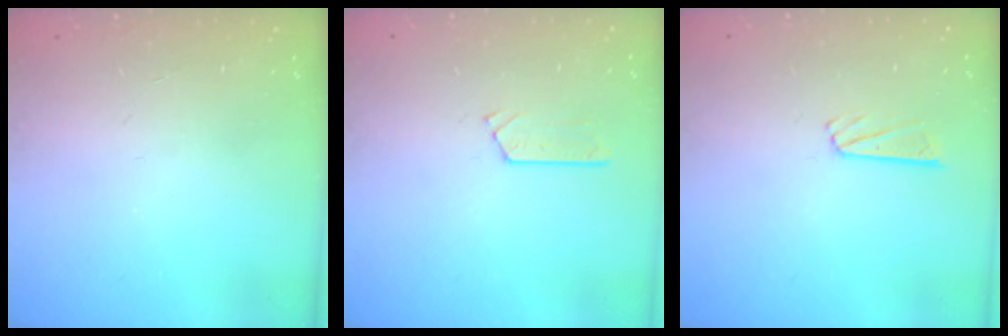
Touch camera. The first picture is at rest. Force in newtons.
{"total": 2.8, "press": 2.8, "slide": 0.3}
{"total": 5.9, "press": 5.9, "slide": 0.4}